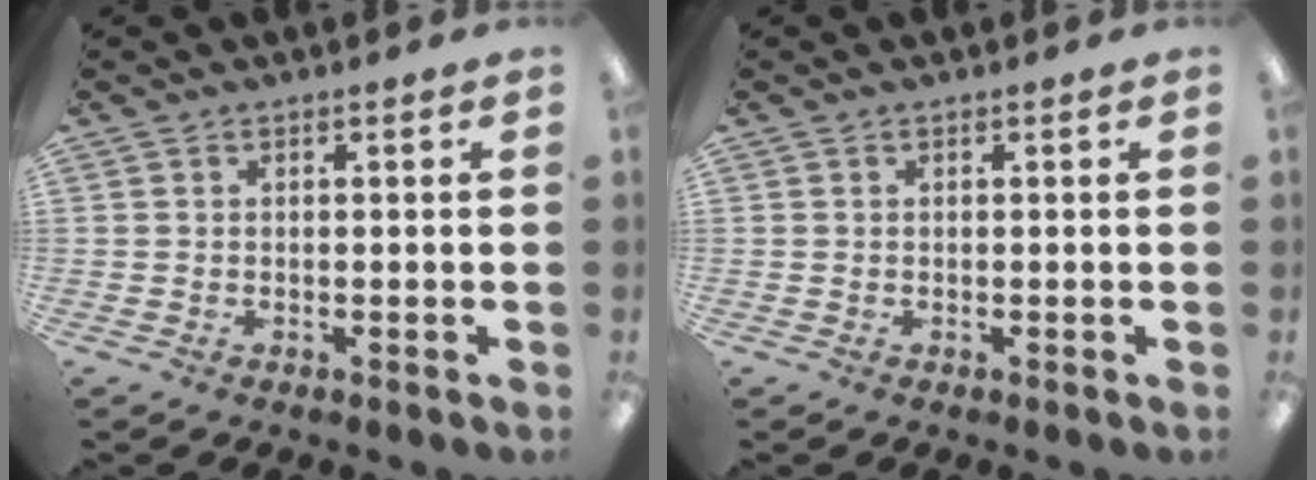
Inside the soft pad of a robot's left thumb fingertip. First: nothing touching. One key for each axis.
{"total": 0.0}